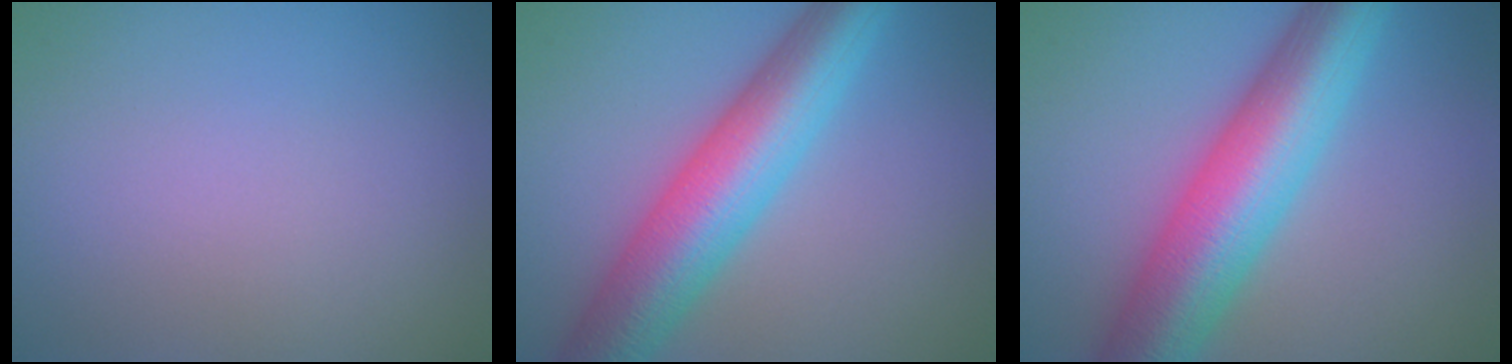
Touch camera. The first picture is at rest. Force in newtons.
{"total": 9.8, "press": 9.8, "slide": 0.1}
{"total": 11.4, "press": 11.4, "slide": 0.2}